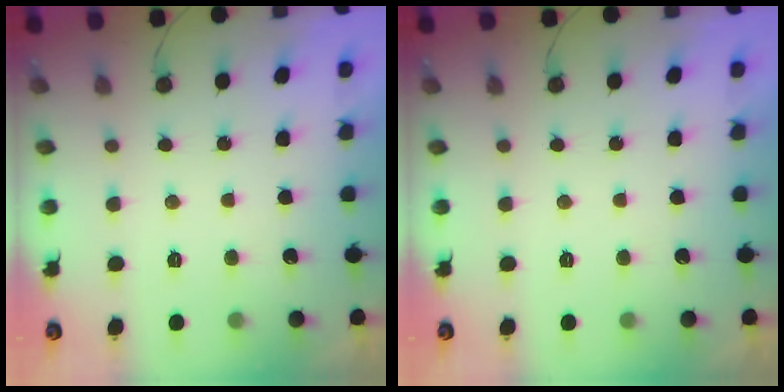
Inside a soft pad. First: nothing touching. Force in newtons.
{"total": 0.0}